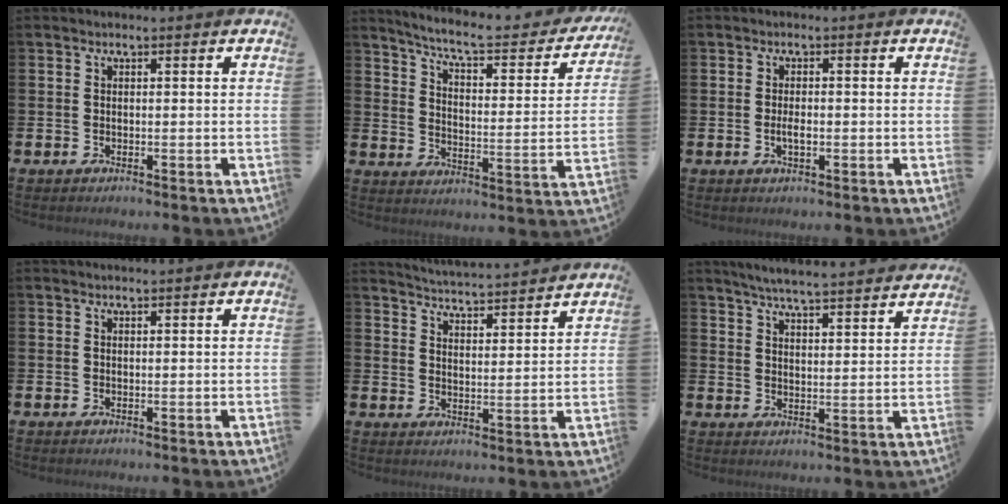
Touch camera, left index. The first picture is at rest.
{"total": 6.8, "force": [6.0, 1.2, 2.9], "torque": [-0.079, -0.044, 0.095]}
{"total": 1.9, "force": [-0.3, 0.8, 1.7], "torque": [-0.026, -0.001, -0.008]}
{"total": 0.7, "force": [0.7, -0.1, 0.1], "torque": [0.001, -0.001, 0.013]}
{"total": 4.6, "force": [4.5, -0.4, 0.1], "torque": [-0.020, -0.039, 0.078]}
{"total": 5.8, "force": [5.7, -0.2, 1.1], "torque": [-0.034, -0.039, 0.099]}